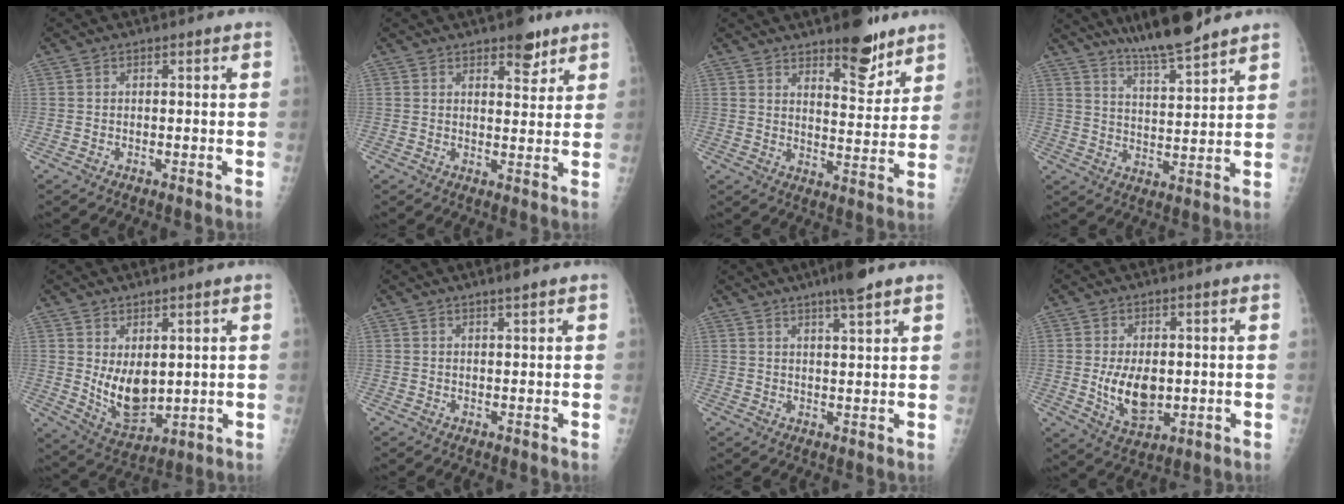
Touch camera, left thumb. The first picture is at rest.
{"total": 5.5, "force": [3.8, 2.5, 3.2], "torque": [-0.019, -0.021, 0.052]}
{"total": 10.7, "force": [7.7, 3.9, 6.4], "torque": [-0.061, -0.054, 0.116]}
{"total": 10.9, "force": [9.3, 0.9, 5.7], "torque": [-0.081, -0.053, 0.160]}
{"total": 9.1, "force": [1.8, 4.9, 7.4], "torque": [-0.106, -0.031, 0.053]}
{"total": 1.8, "force": [1.4, 0.0, 1.2], "torque": [-0.018, -0.006, 0.024]}
{"total": 5.8, "force": [4.1, 0.5, 4.1], "torque": [-0.063, -0.016, 0.066]}
{"total": 8.4, "force": [-0.3, 4.9, 6.8], "torque": [-0.102, -0.015, 0.008]}